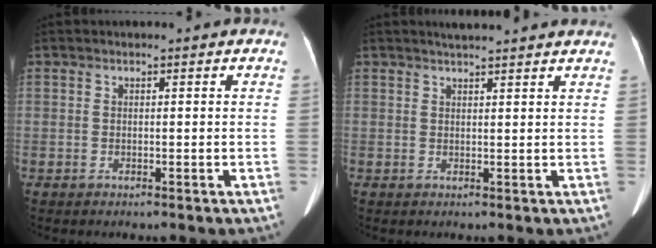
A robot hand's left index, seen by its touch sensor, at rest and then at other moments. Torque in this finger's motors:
{"motor_torque": [0.05, -2.09, -0.02, 0.00]}